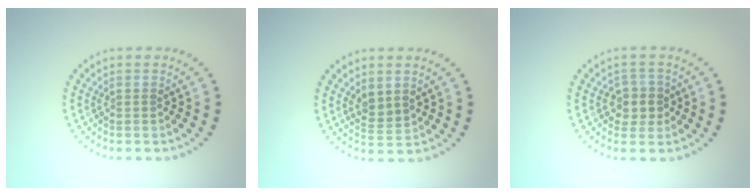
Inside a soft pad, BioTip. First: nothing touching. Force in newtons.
{"total": 1.8, "press": 1.6, "slide": 0.9}
{"total": 2.0, "press": 1.9, "slide": 0.8}